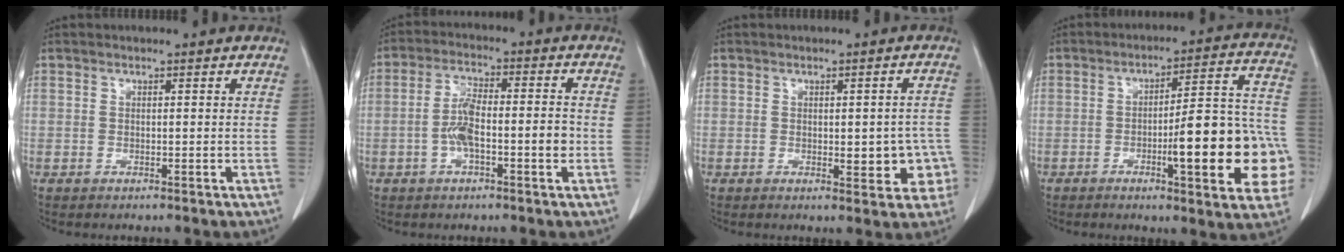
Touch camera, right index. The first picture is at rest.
{"total": 7.1, "force": [-1.6, 1.9, 6.6], "torque": [-0.130, 0.019, -0.029]}
{"total": 5.9, "force": [-1.3, 2.6, 5.1], "torque": [-0.043, 0.014, -0.007]}
{"total": 18.2, "force": [-4.7, 3.1, 17.3], "torque": [-0.162, 0.033, -0.051]}